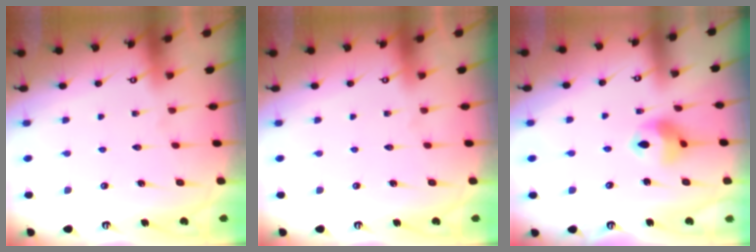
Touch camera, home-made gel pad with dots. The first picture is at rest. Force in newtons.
{"total": 0.0}
{"total": 9.7, "press": 9.6, "slide": 1.4}